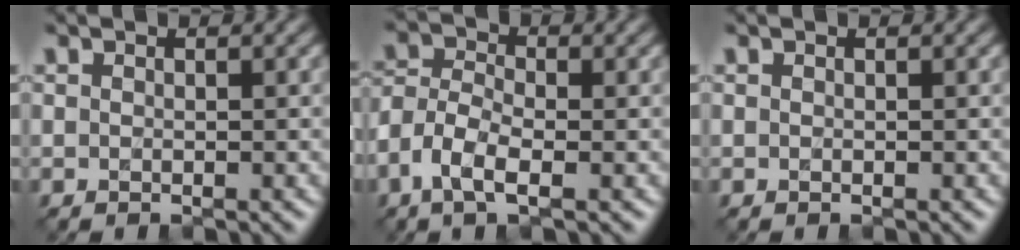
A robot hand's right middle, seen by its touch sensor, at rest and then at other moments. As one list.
[{"total": 4.0, "force": [-2.4, 1.9, 2.6], "torque": [-0.063, -0.004, -0.051]}, {"total": 0.0}]